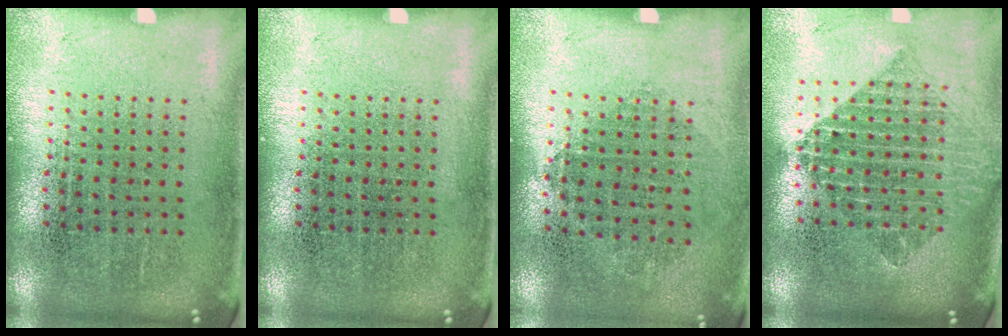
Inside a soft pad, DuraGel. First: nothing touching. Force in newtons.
{"total": 0.0}
{"total": 0.8, "press": 0.8, "slide": 0.3}
{"total": 2.1, "press": 1.7, "slide": 1.3}